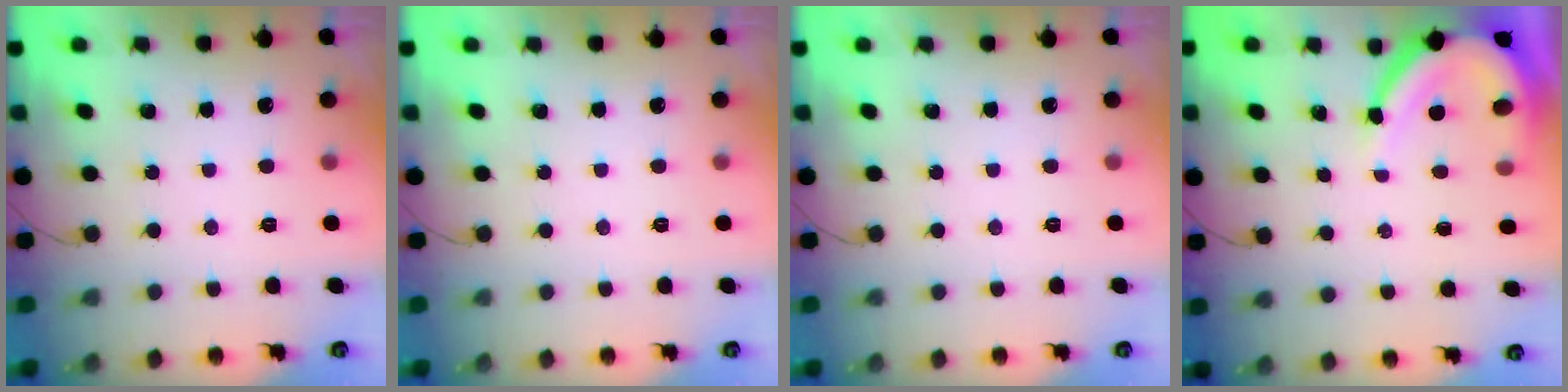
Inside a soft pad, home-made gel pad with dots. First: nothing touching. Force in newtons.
{"total": 0.0}
{"total": 0.0}
{"total": 9.5, "press": 9.4, "slide": 1.1}